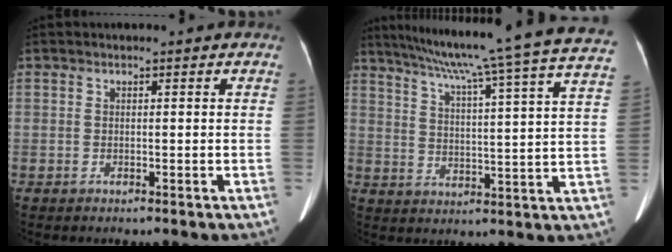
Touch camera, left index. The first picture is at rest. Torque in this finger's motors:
{"motor_torque": [0.38, -1.23, 0.05, 0.10]}